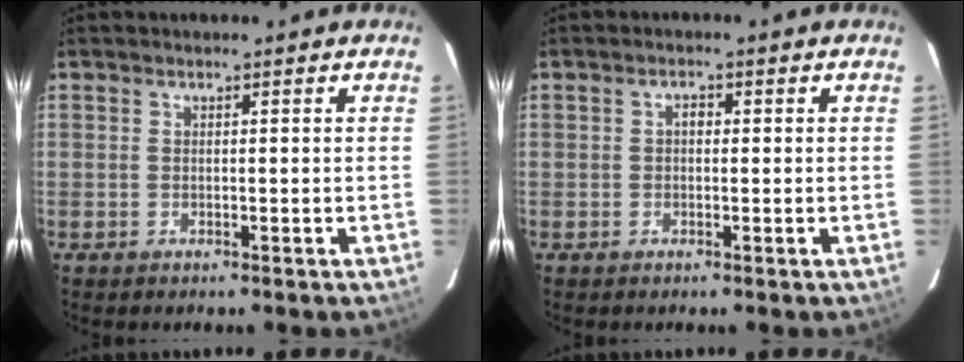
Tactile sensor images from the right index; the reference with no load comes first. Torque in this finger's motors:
{"motor_torque": [0.05, 0.01, 0.04, 0.03]}